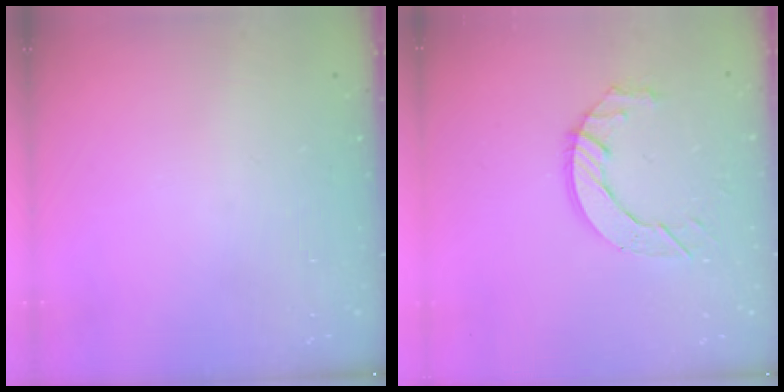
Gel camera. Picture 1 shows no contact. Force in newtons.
{"total": 8.1, "press": 8.0, "slide": 0.4}